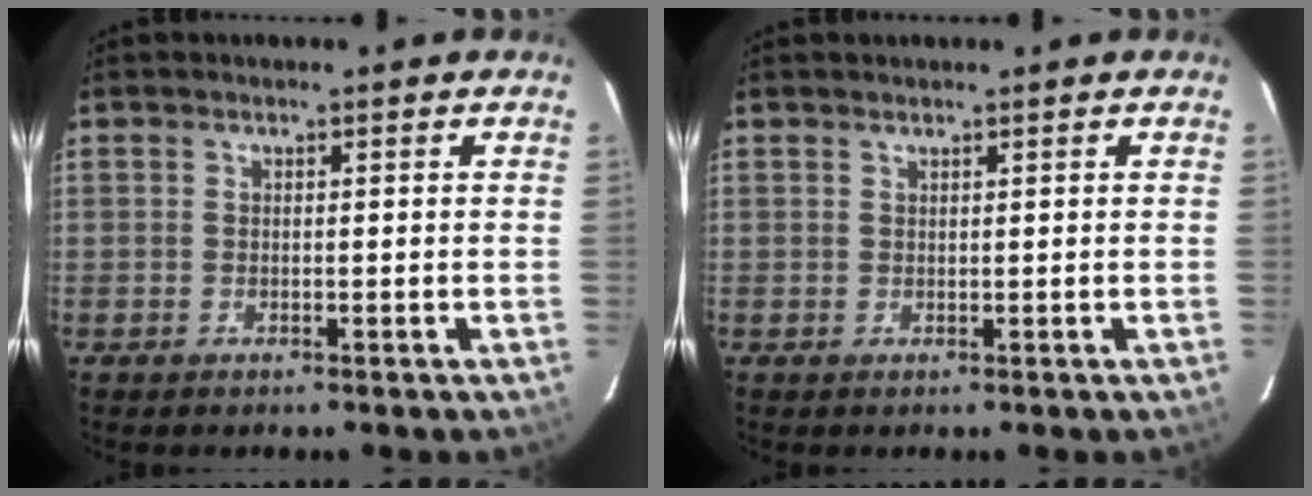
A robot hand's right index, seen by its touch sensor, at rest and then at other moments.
{"total": 0.7, "force": [0.5, -0.5, 0.1], "torque": [-0.006, -0.002, 0.009]}